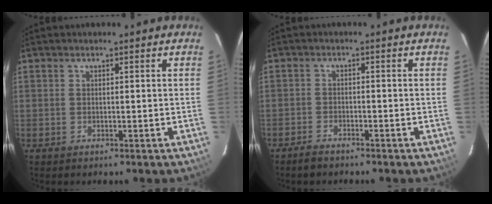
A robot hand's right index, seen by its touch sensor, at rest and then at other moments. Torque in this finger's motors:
{"motor_torque": [0.38, -0.41, -0.03, -0.01]}